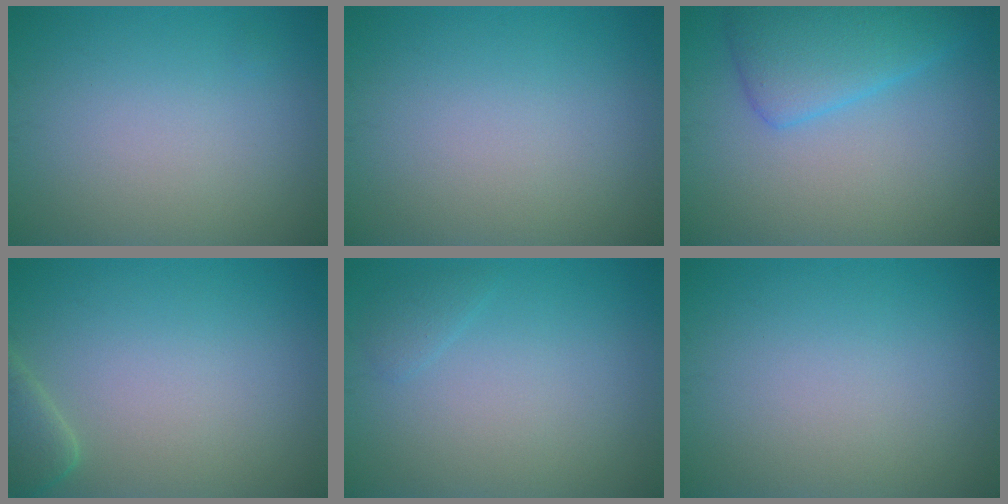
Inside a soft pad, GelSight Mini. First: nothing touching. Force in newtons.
{"total": 0.0}
{"total": 4.6, "press": 4.6, "slide": 0.4}
{"total": 2.3, "press": 2.3, "slide": 0.3}
{"total": 0.9, "press": 0.9, "slide": 0.1}
{"total": 0.0}